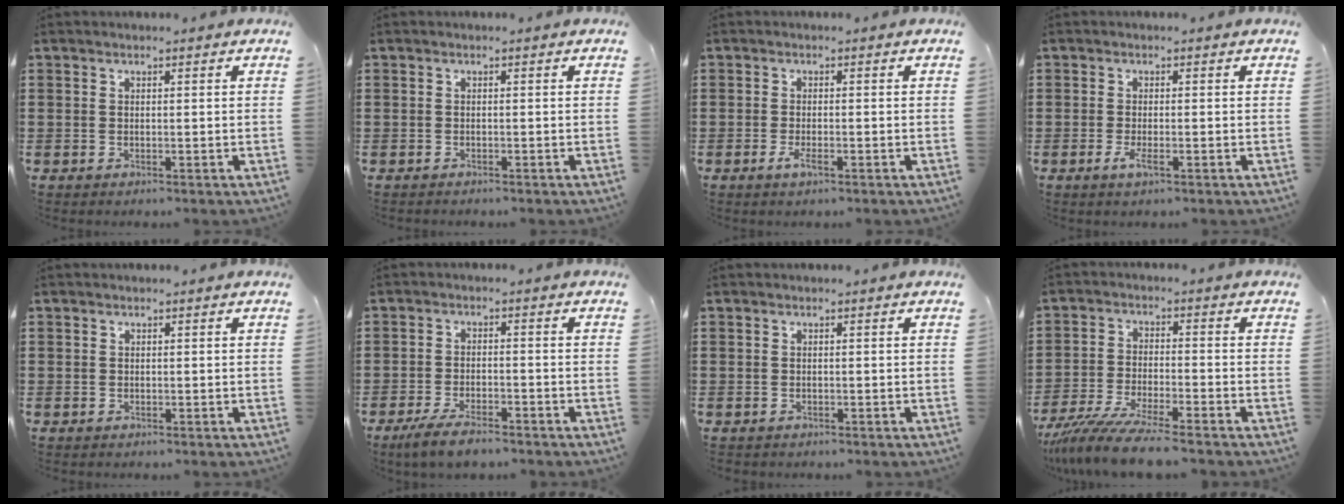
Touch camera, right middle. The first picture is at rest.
{"total": 0.6, "force": [-0.5, 0.3, -0.1], "torque": [0.003, 0.004, -0.012]}
{"total": 2.0, "force": [-0.8, 0.6, 1.7], "torque": [-0.037, -0.002, -0.018]}
{"total": 2.0, "force": [-0.7, 0.5, 1.8], "torque": [-0.039, -0.004, -0.014]}
{"total": 0.5, "force": [-0.1, 0.5, 0.0], "torque": [0.000, 0.005, -0.004]}
{"total": 4.4, "force": [-3.6, 0.9, 2.2], "torque": [-0.051, -0.001, -0.073]}
{"total": 0.6, "force": [-0.5, 0.4, -0.1], "torque": [0.001, 0.004, -0.012]}
{"total": 7.4, "force": [-6.6, -0.1, 3.4], "torque": [-0.082, -0.015, -0.131]}